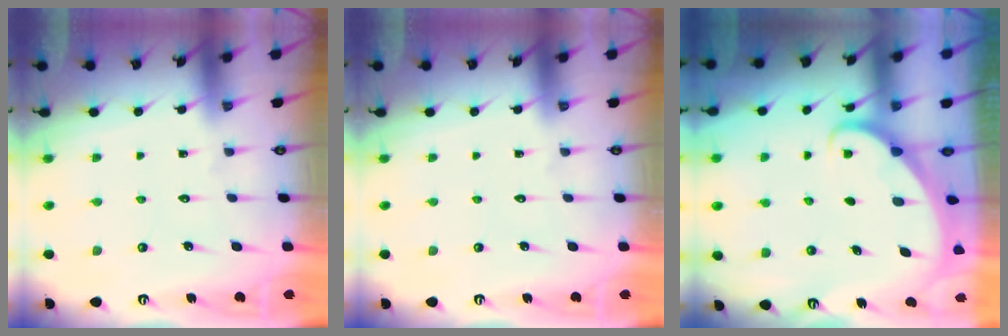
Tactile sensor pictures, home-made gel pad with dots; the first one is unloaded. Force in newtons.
{"total": 0.0}
{"total": 1.6, "press": 1.6, "slide": 0.1}